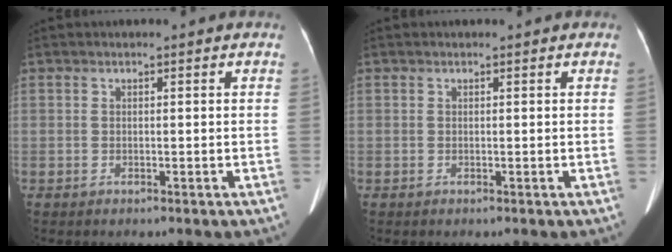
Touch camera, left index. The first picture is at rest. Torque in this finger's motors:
{"motor_torque": [-0.01, 0.05, 0.00, 0.00]}